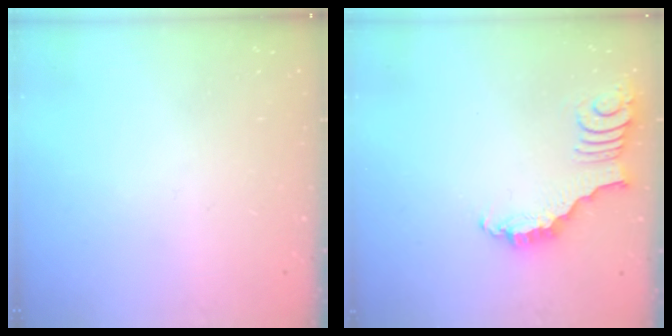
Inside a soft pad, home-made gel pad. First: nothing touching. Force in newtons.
{"total": 2.8, "press": 2.8, "slide": 0.4}